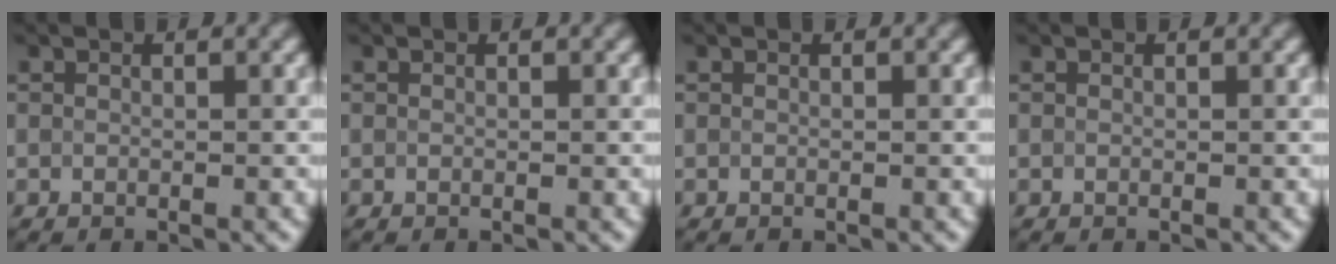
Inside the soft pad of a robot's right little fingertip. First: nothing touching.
{"total": 0.0}
{"total": 0.0}
{"total": 0.0}